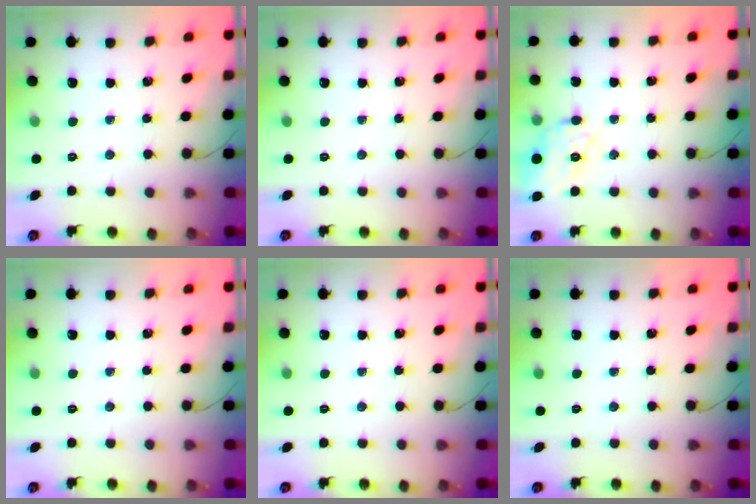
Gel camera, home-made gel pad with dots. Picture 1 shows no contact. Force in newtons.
{"total": 0.0}
{"total": 16.4, "press": 16.4, "slide": 0.5}
{"total": 0.0}
{"total": 0.0}
{"total": 0.0}